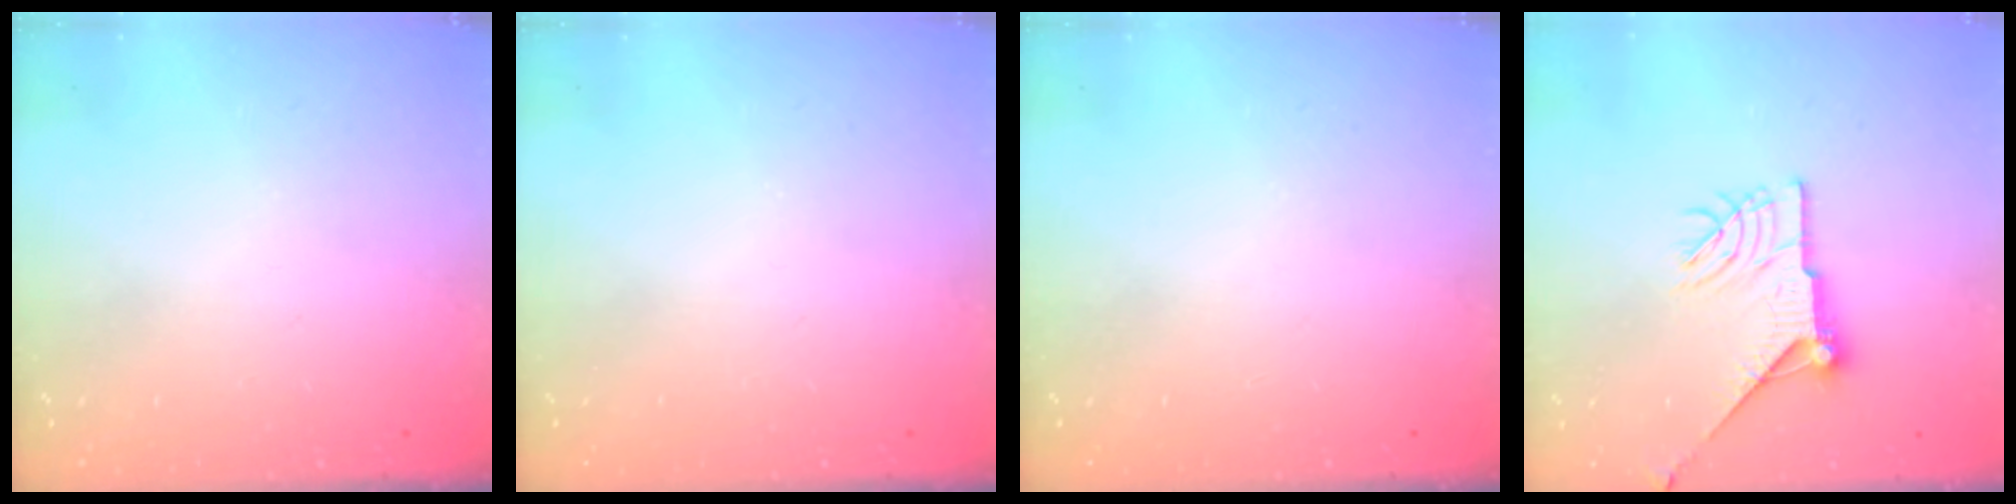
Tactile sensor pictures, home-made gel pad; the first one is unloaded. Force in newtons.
{"total": 0.0}
{"total": 0.0}
{"total": 12.6, "press": 12.6, "slide": 0.4}